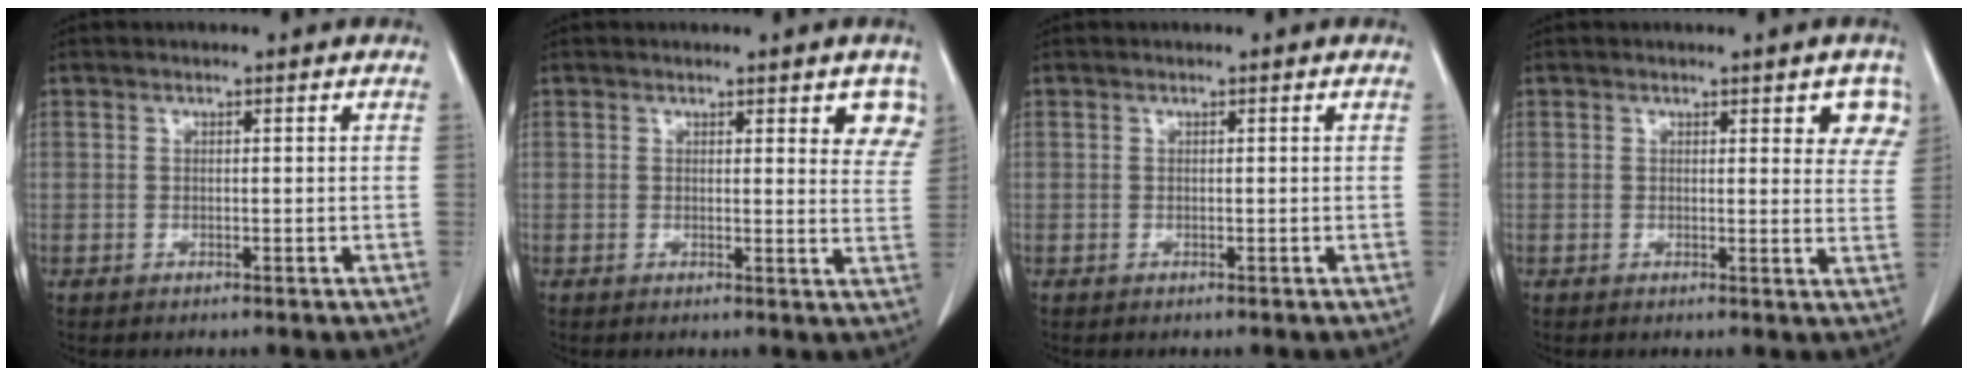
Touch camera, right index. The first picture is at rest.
{"total": 5.7, "force": [3.5, 1.7, 4.2], "torque": [-0.035, -0.012, 0.026]}
{"total": 0.0}
{"total": 5.4, "force": [3.1, 1.9, 4.1], "torque": [-0.032, -0.007, 0.024]}